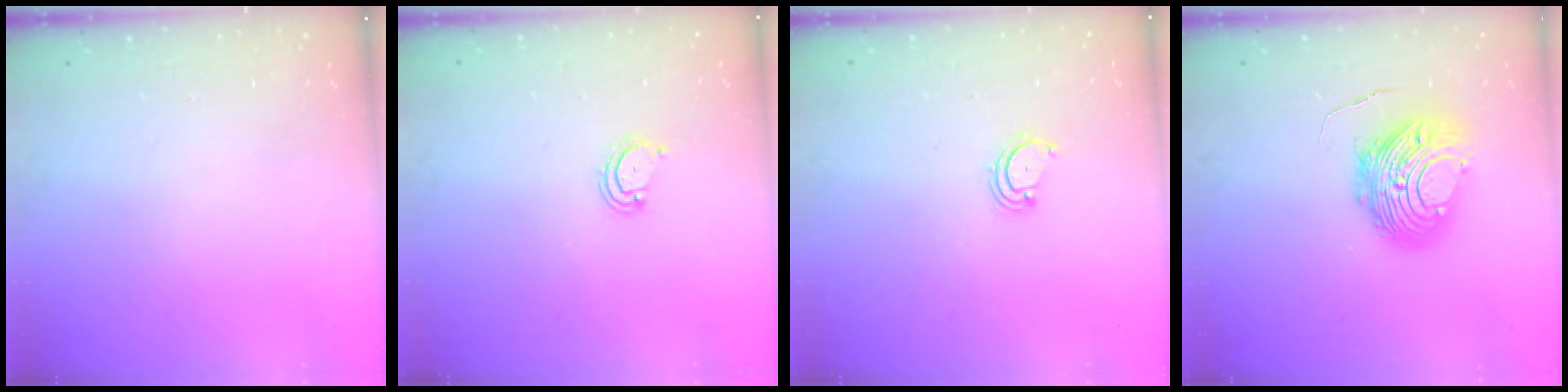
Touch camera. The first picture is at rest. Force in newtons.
{"total": 2.8, "press": 2.8, "slide": 0.2}
{"total": 2.9, "press": 2.9, "slide": 0.3}
{"total": 10.7, "press": 10.6, "slide": 1.1}